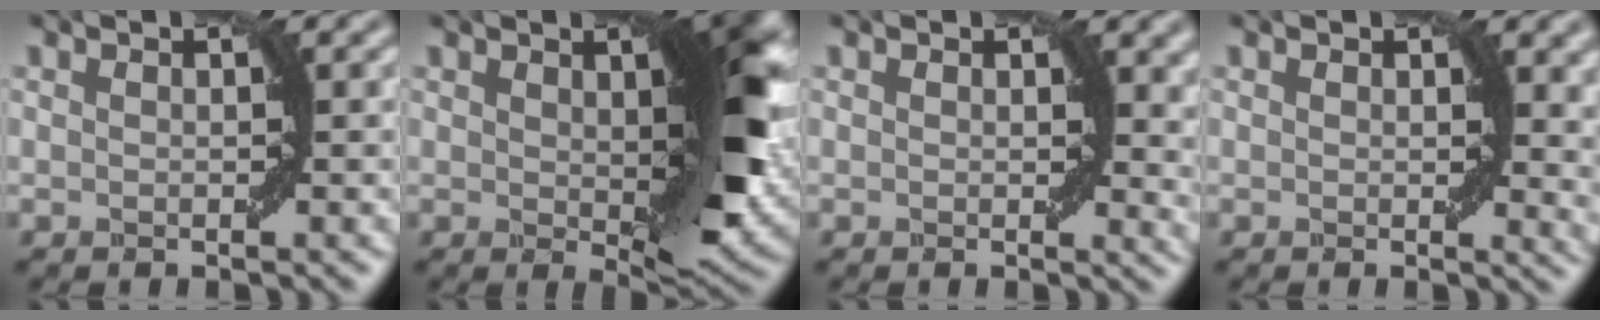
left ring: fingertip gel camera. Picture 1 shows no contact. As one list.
[{"total": 7.9, "force": [1.0, 3.5, 7.1], "torque": [-0.099, -0.005, 0.022]}, {"total": 3.0, "force": [1.0, 1.7, 2.3], "torque": [-0.018, -0.007, 0.014]}, {"total": 3.2, "force": [1.0, 1.3, 2.7], "torque": [-0.021, -0.004, 0.016]}]